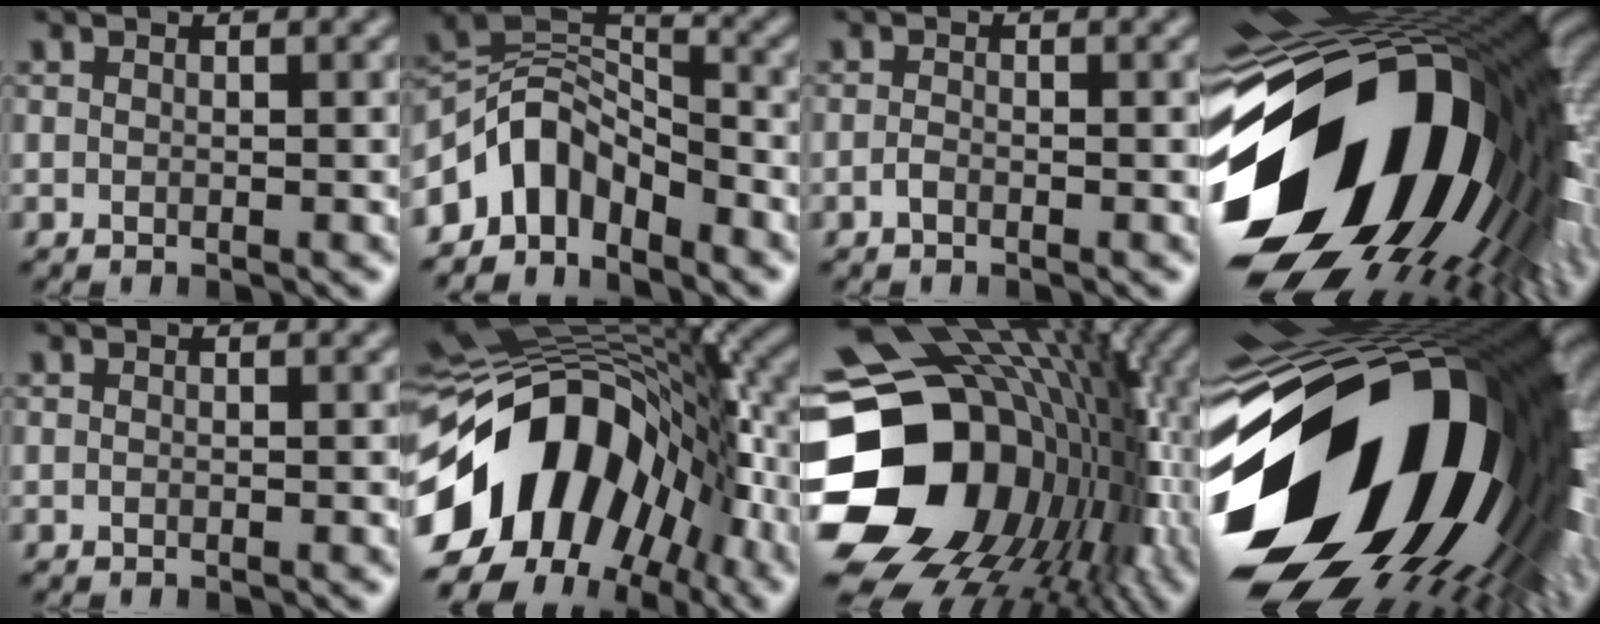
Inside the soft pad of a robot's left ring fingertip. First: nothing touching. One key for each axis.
{"total": 6.1, "fx": -4.1, "fy": 3.4, "fz": 3.0, "tx": -0.034, "ty": 0.005, "tz": -0.086}
{"total": 0.7, "fx": -0.5, "fy": 0.3, "fz": 0.5, "tx": -0.012, "ty": 0.000, "tz": -0.011}
{"total": 20.4, "fx": -4.7, "fy": 12.4, "fz": 15.4, "tx": -0.277, "ty": -0.066, "tz": -0.069}
{"total": 0.0}
{"total": 16.4, "fx": -5.4, "fy": 10.8, "fz": 11.1, "tx": -0.180, "ty": 0.000, "tz": -0.099}
{"total": 19.2, "fx": -1.7, "fy": 15.6, "fz": 11.0, "tx": -0.224, "ty": -0.017, "tz": -0.005}
{"total": 21.6, "fx": -4.1, "fy": 12.2, "fz": 17.4, "tx": -0.300, "ty": -0.080, "tz": -0.057}